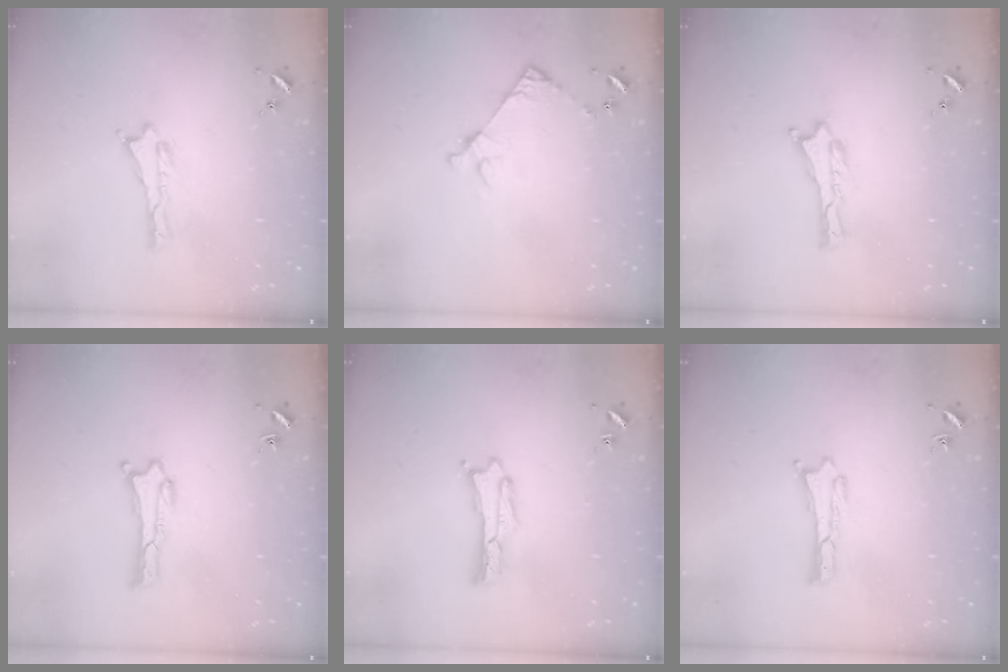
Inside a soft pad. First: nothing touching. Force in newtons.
{"total": 5.0, "press": 5.0, "slide": 0.4}
{"total": 0.0}
{"total": 0.0}
{"total": 0.0}
{"total": 0.0}